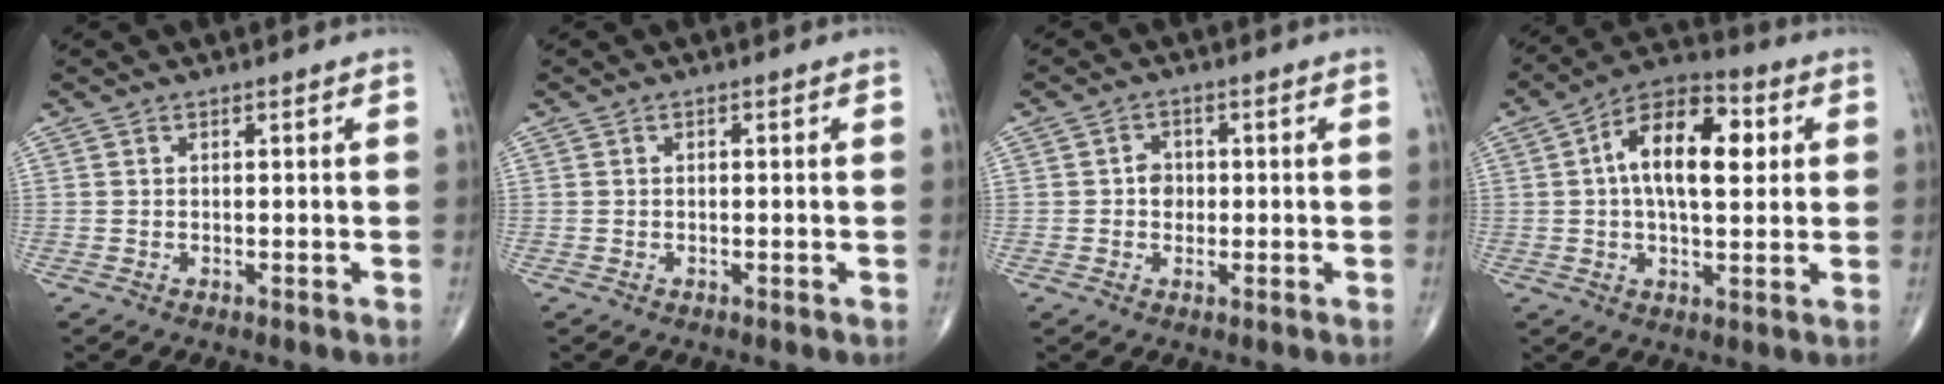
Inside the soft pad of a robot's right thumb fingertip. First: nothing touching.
{"total": 0.0}
{"total": 2.7, "force": [-0.1, 2.4, 1.3], "torque": [-0.003, 0.006, -0.006]}
{"total": 14.9, "force": [2.8, 7.6, 12.5], "torque": [-0.189, 0.018, 0.037]}